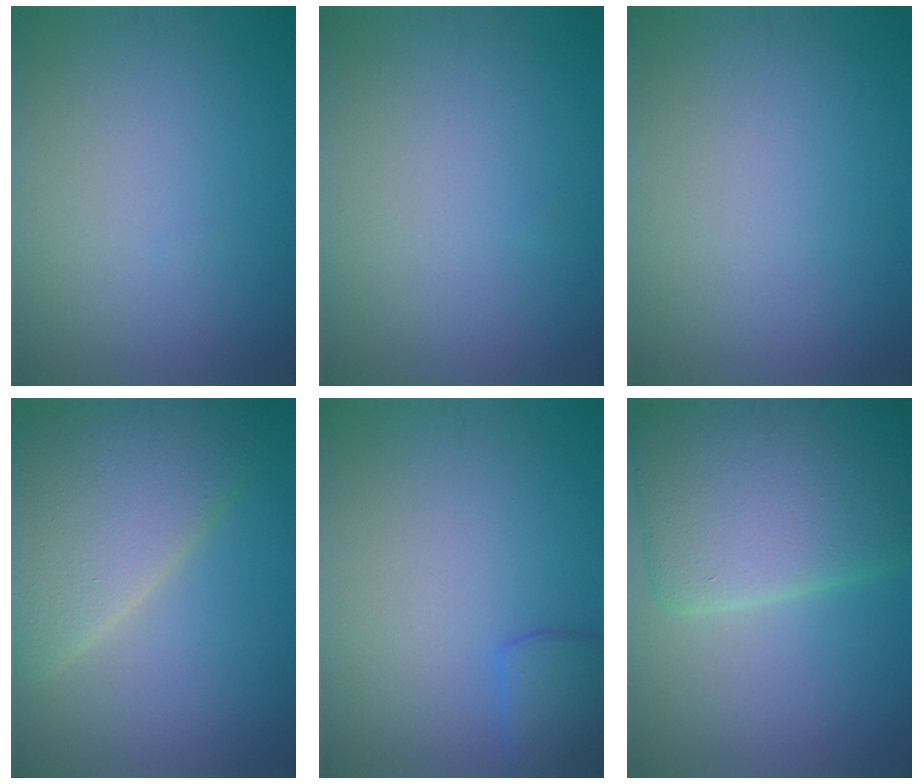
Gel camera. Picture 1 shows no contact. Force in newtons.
{"total": 0.0}
{"total": 0.0}
{"total": 7.4, "press": 7.3, "slide": 0.5}
{"total": 2.6, "press": 2.6, "slide": 0.1}
{"total": 11.0, "press": 11.0, "slide": 0.3}